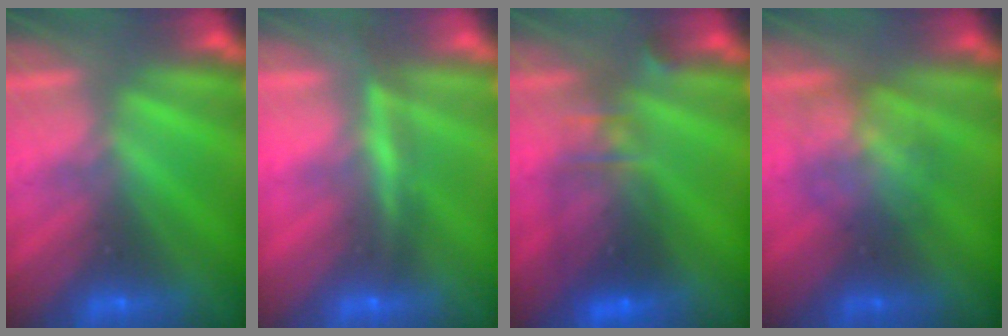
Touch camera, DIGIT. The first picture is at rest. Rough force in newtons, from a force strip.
{"total": 4.5}
{"total": 8.3}
{"total": 3.0}